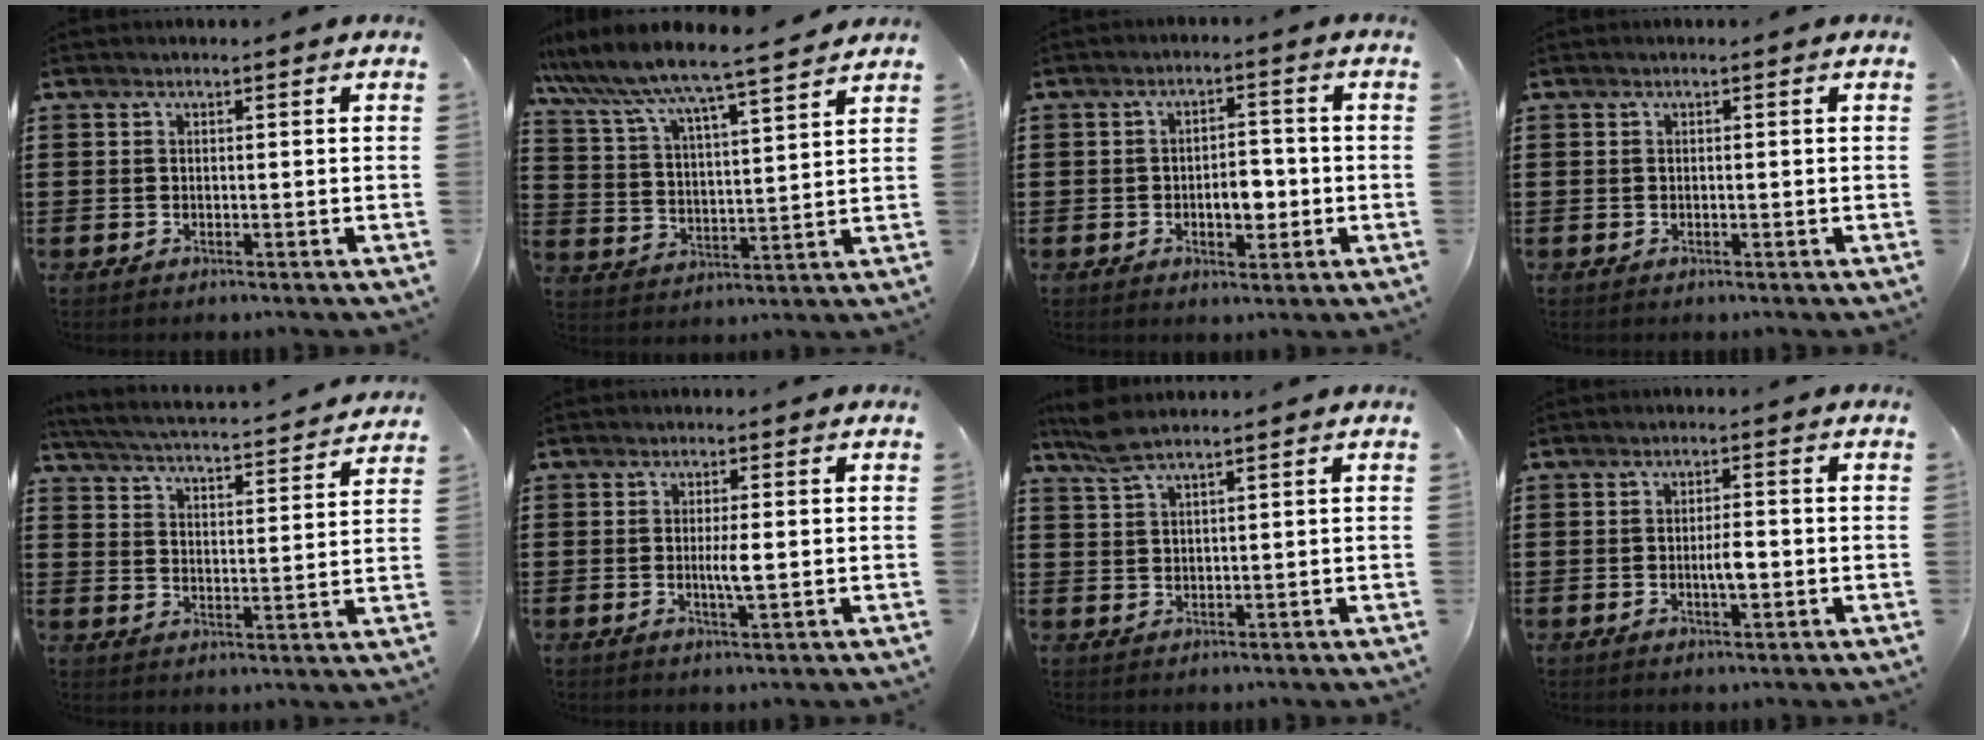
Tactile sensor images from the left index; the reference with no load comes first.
{"total": 6.6, "force": [6.2, -0.4, 2.2], "torque": [-0.068, -0.042, 0.101]}
{"total": 4.7, "force": [-1.0, 2.6, 3.8], "torque": [-0.056, 0.001, -0.024]}
{"total": 0.0}
{"total": 3.8, "force": [3.6, -0.4, 1.0], "torque": [-0.039, -0.035, 0.054]}
{"total": 3.0, "force": [-0.1, 0.2, 3.0], "torque": [-0.055, -0.005, -0.003]}
{"total": 4.1, "force": [3.2, 0.6, 2.6], "torque": [-0.058, 0.000, 0.059]}
{"total": 3.1, "force": [-0.5, 0.9, 3.0], "torque": [-0.053, 0.003, -0.009]}